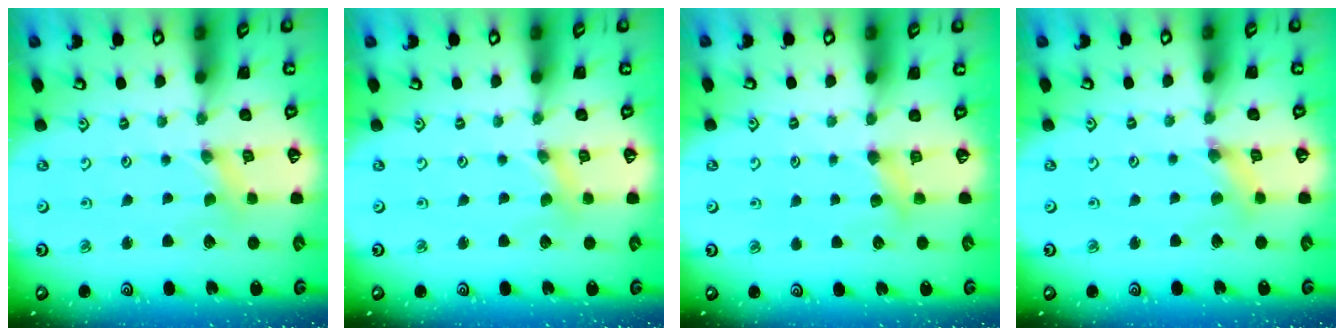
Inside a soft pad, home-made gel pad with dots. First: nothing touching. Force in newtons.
{"total": 0.9, "press": 0.9, "slide": 0.2}
{"total": 3.5, "press": 3.5, "slide": 0.4}
{"total": 2.7, "press": 2.7, "slide": 0.3}